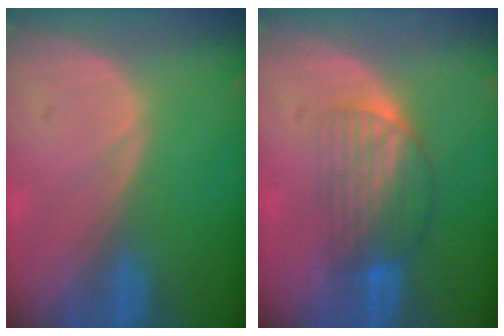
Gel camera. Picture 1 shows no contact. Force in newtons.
{"total": 6.9, "press": 6.1, "slide": 3.2}